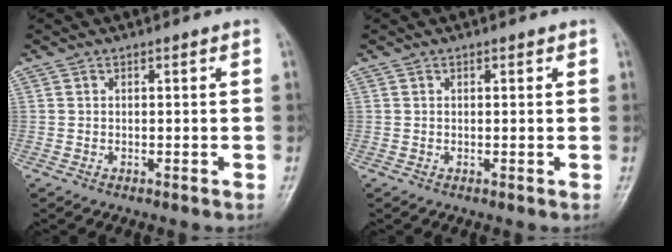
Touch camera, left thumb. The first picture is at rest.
{"total": 0.8, "force": [0.4, 0.5, 0.5], "torque": [-0.001, 0.000, 0.002]}